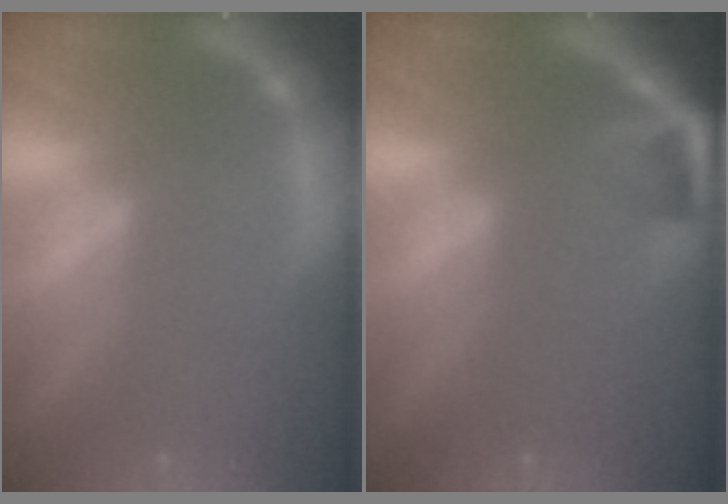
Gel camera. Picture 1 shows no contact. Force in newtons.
{"total": 2.9}